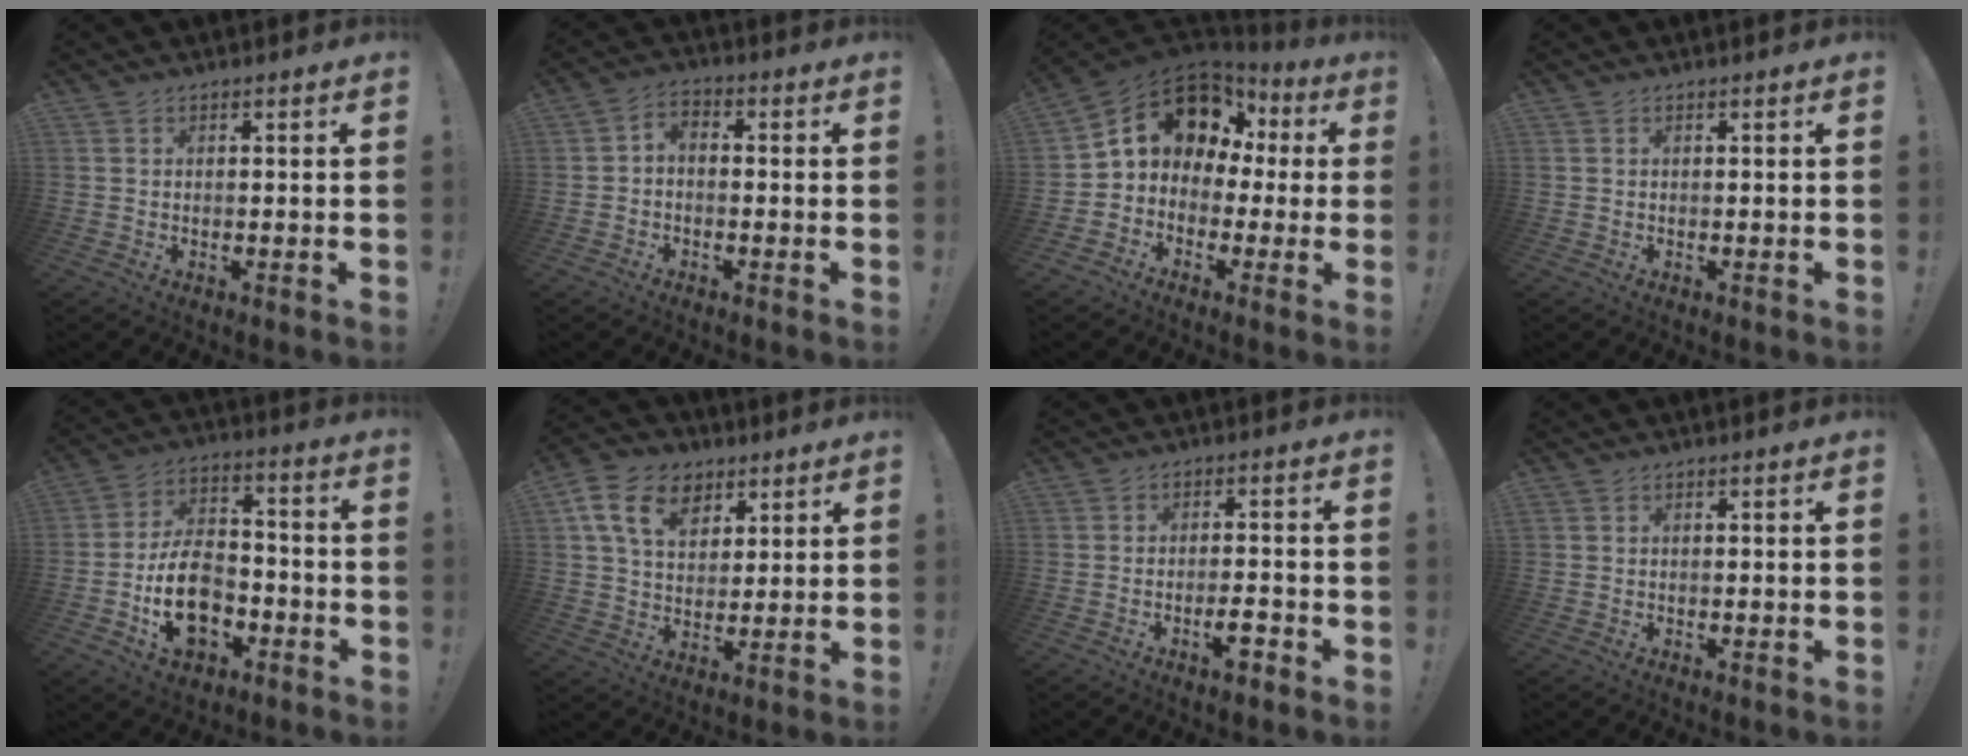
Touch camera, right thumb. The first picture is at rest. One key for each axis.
{"total": 3.3, "fx": -1.6, "fy": 2.0, "fz": 2.0, "tx": -0.037, "ty": 0.007, "tz": -0.031}
{"total": 10.7, "fx": 4.3, "fy": 8.5, "fz": 5.0, "tx": -0.073, "ty": -0.034, "tz": 0.087}
{"total": 0.0}
{"total": 16.5, "fx": -5.7, "fy": 11.3, "fz": 10.5, "tx": -0.162, "ty": 0.045, "tz": -0.090}
{"total": 14.5, "fx": 6.9, "fy": 10.0, "fz": 8.0, "tx": -0.128, "ty": -0.022, "tz": 0.132}
{"total": 4.7, "fx": -2.7, "fy": 1.0, "fz": 3.7, "tx": -0.055, "ty": 0.011, "tz": -0.044}
{"total": 0.0}